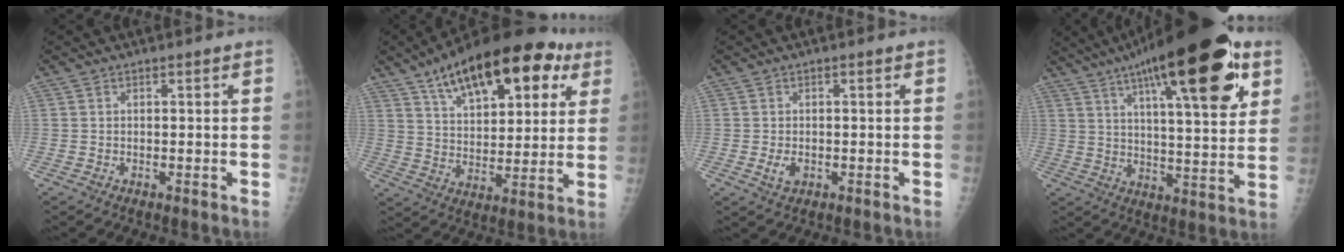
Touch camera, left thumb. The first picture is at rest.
{"total": 22.9, "force": [12.1, 10.6, 16.3], "torque": [-0.218, -0.015, 0.188]}
{"total": 2.4, "force": [-0.6, 1.6, 1.8], "torque": [-0.033, -0.002, -0.007]}
{"total": 27.0, "force": [13.6, 7.6, 22.0], "torque": [-0.318, -0.017, 0.204]}